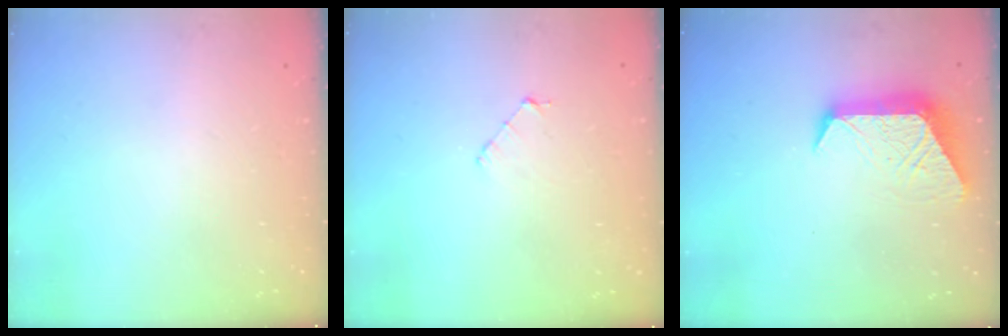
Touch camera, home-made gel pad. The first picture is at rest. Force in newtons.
{"total": 3.5, "press": 3.5, "slide": 0.3}
{"total": 10.8, "press": 10.8, "slide": 1.0}